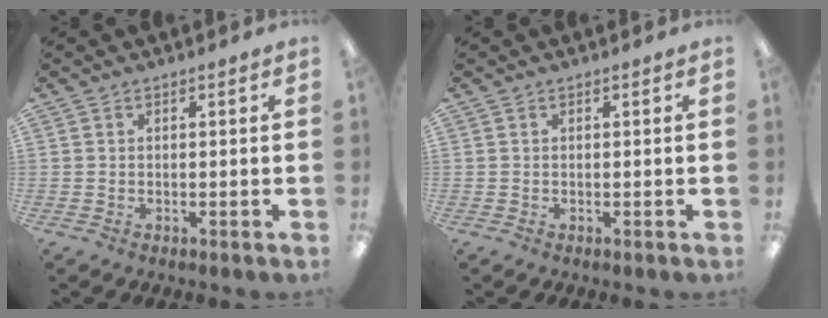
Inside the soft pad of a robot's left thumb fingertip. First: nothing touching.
{"total": 0.0}